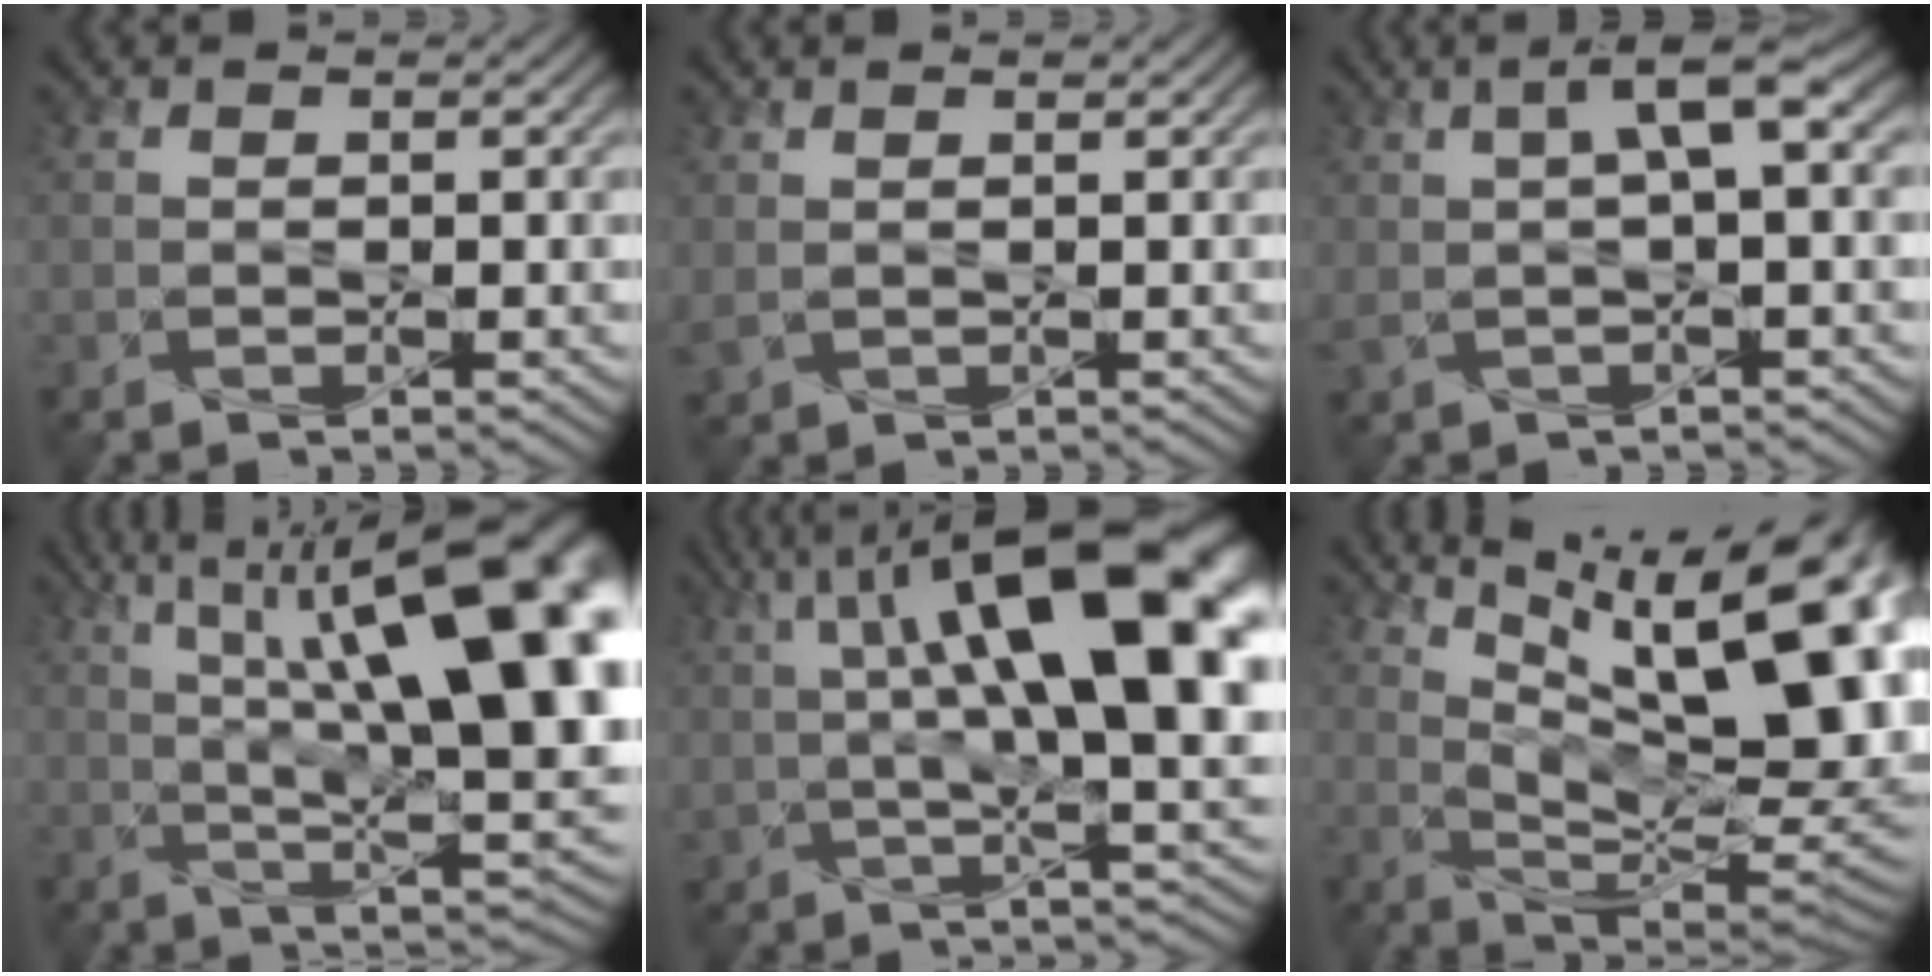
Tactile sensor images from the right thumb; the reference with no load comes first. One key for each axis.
{"total": 1.2, "fx": 0.8, "fy": 0.4, "fz": 0.7, "tx": -0.026, "ty": -0.002, "tz": 0.022}
{"total": 5.3, "fx": 1.3, "fy": 1.3, "fz": 5.0, "tx": -0.092, "ty": 0.013, "tz": 0.017}
{"total": 21.5, "fx": 5.9, "fy": 8.1, "fz": 19.1, "tx": -0.255, "ty": 0.039, "tz": 0.082}
{"total": 18.3, "fx": 5.1, "fy": 7.0, "fz": 16.1, "tx": -0.262, "ty": 0.028, "tz": 0.081}
{"total": 16.3, "fx": 6.6, "fy": 5.7, "fz": 13.8, "tx": -0.201, "ty": 0.014, "tz": 0.111}